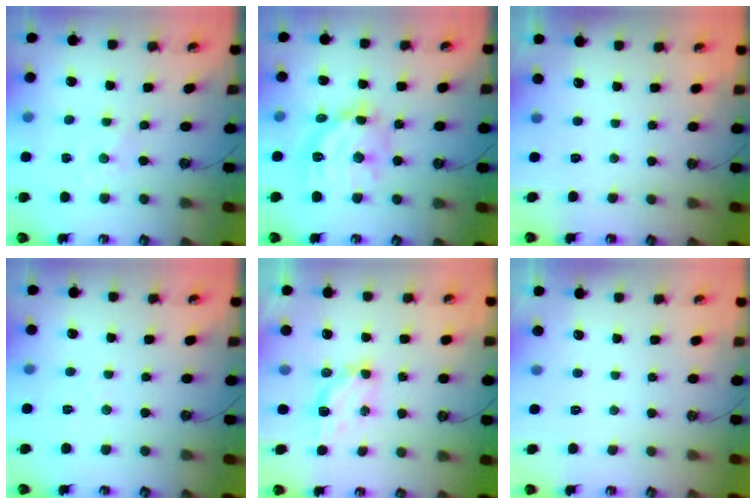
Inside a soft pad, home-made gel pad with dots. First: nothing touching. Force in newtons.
{"total": 16.0, "press": 16.0, "slide": 1.3}
{"total": 0.0}
{"total": 3.3, "press": 3.3, "slide": 0.5}
{"total": 6.1, "press": 6.1, "slide": 0.3}
{"total": 0.0}